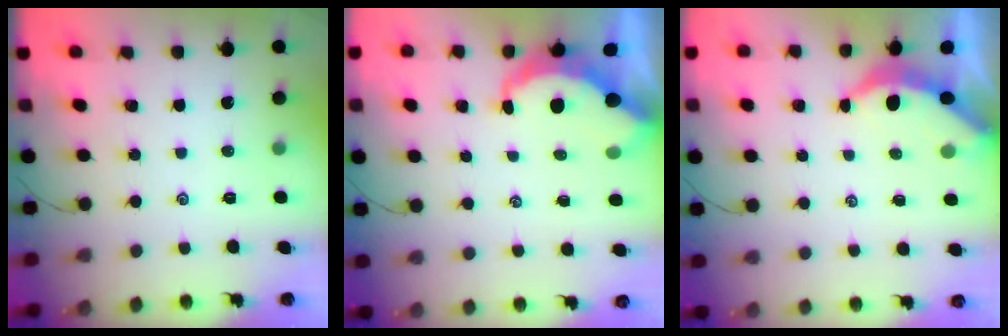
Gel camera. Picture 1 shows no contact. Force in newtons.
{"total": 6.4, "press": 6.3, "slide": 0.9}
{"total": 3.8, "press": 3.7, "slide": 0.4}